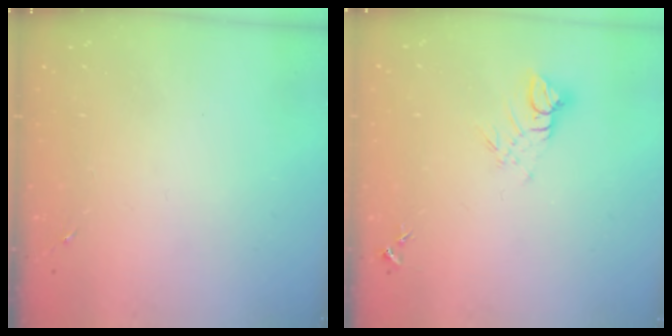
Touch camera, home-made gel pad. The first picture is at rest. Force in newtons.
{"total": 6.6, "press": 6.6, "slide": 0.5}